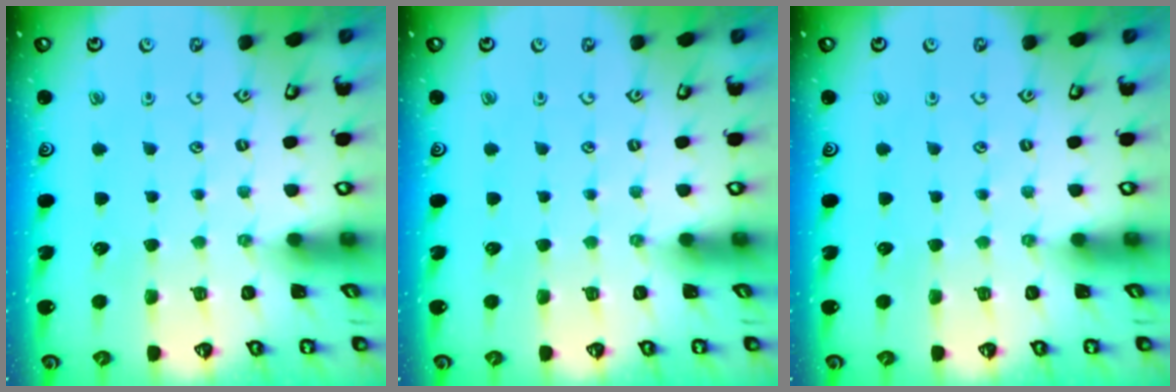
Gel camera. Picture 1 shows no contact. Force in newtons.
{"total": 0.0}
{"total": 0.0}